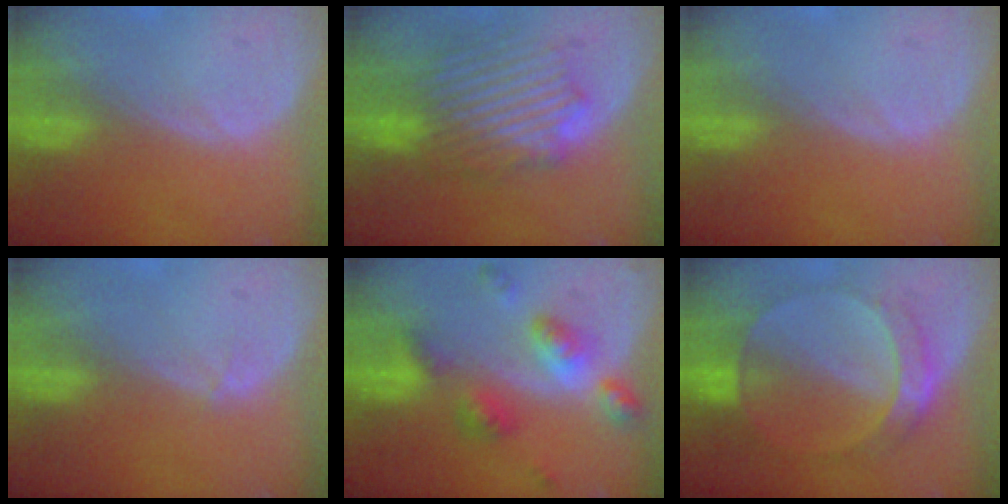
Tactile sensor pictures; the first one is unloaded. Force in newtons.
{"total": 8.7, "press": 8.6, "slide": 1.6}
{"total": 0.5, "press": 0.0, "slide": 0.5}
{"total": 0.6, "press": 0.4, "slide": 0.3}
{"total": 7.5, "press": 7.5, "slide": 0.6}
{"total": 7.2, "press": 6.4, "slide": 3.4}